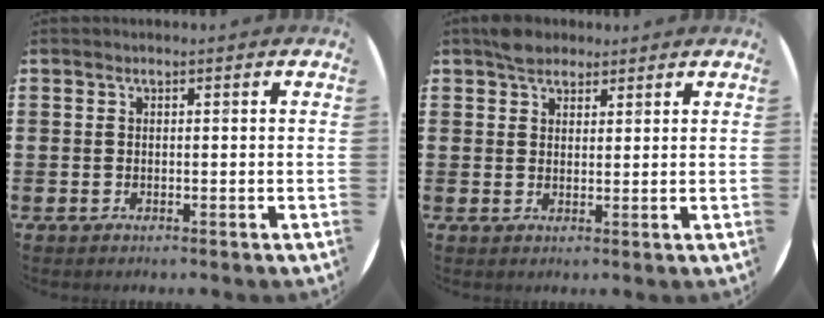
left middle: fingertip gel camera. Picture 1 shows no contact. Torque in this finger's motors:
{"motor_torque": [0.59, -0.49, 0.06, 0.07]}